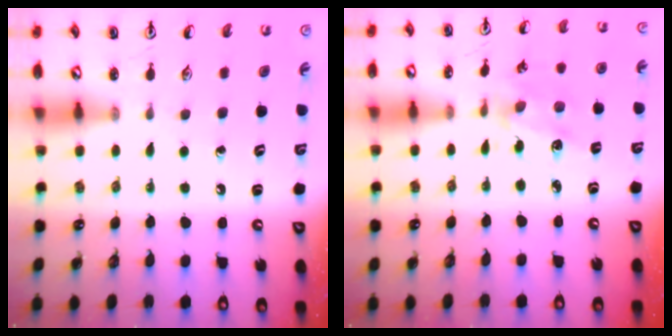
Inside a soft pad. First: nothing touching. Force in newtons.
{"total": 2.9, "press": 2.9, "slide": 0.2}